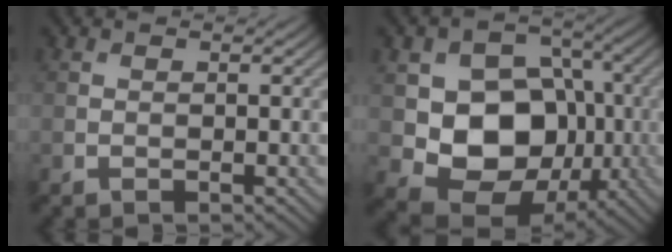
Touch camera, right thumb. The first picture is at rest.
{"total": 11.8, "force": [-1.2, 9.3, 7.3], "torque": [-0.132, -0.017, -0.024]}